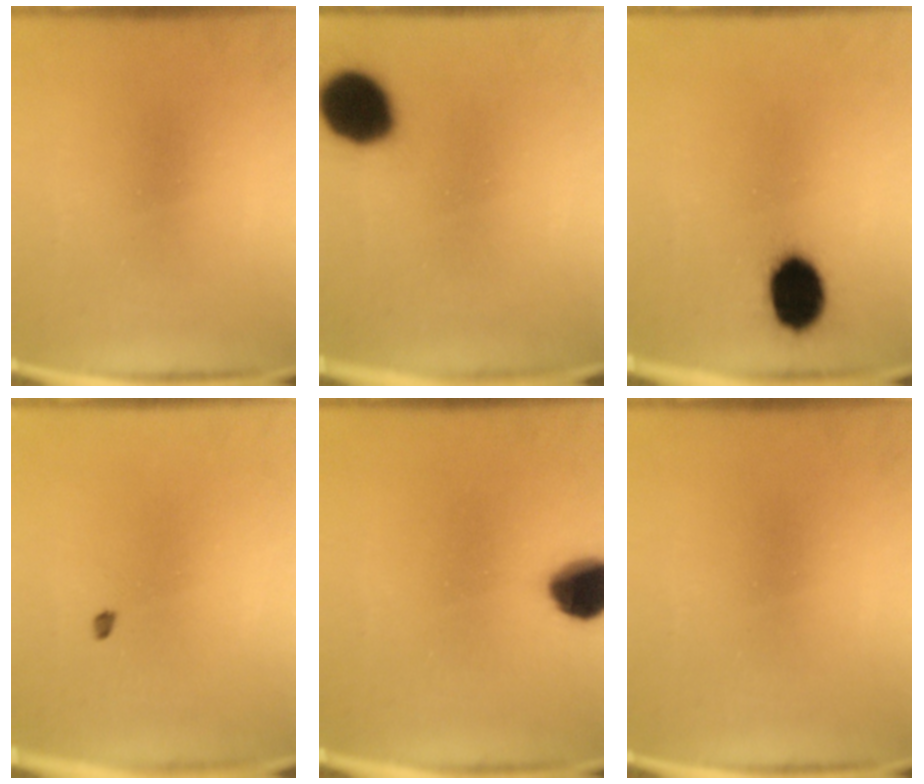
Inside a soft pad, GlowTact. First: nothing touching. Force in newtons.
{"total": 13.7}
{"total": 11.5}
{"total": 0.9}
{"total": 10.5}
{"total": 0.0}